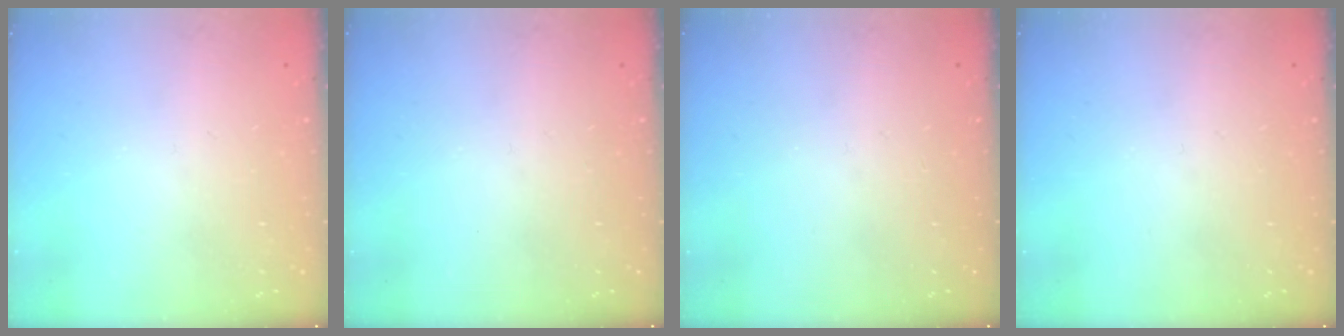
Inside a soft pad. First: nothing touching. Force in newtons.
{"total": 0.0}
{"total": 0.0}
{"total": 0.0}